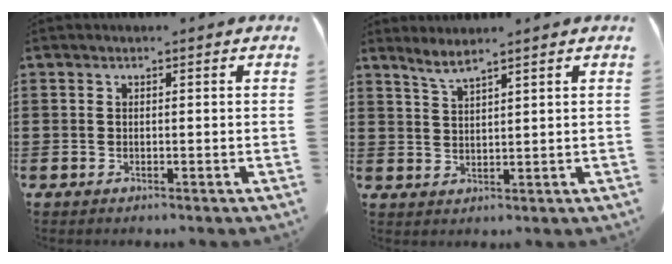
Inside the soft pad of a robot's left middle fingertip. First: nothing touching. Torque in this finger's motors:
{"motor_torque": [0.01, -0.01, -0.03, 0.00]}